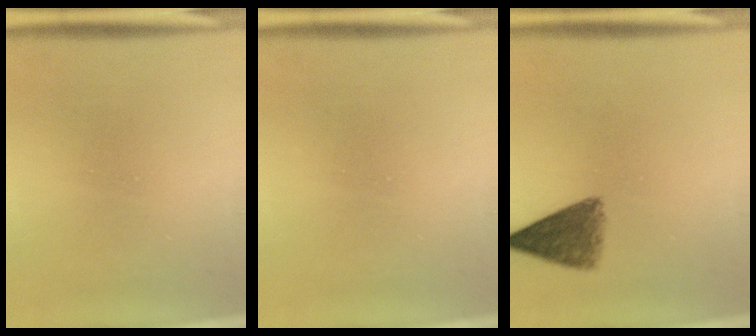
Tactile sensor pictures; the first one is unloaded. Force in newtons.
{"total": 0.0}
{"total": 5.8}